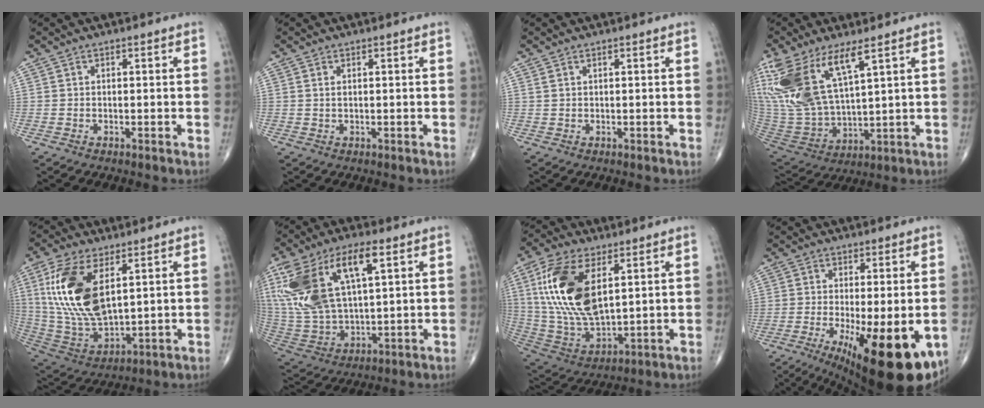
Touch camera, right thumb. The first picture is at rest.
{"total": 0.9, "force": [0.4, 0.3, 0.7], "torque": [-0.017, 0.003, 0.010]}
{"total": 0.8, "force": [0.6, 0.2, 0.5], "torque": [-0.013, 0.005, 0.016]}
{"total": 20.3, "force": [10.3, 8.1, 15.6], "torque": [-0.351, -0.039, 0.219]}
{"total": 18.7, "force": [5.7, 9.1, 15.4], "torque": [-0.311, -0.026, 0.119]}
{"total": 22.8, "force": [8.5, 10.3, 18.5], "torque": [-0.391, 0.000, 0.167]}
{"total": 19.7, "force": [5.8, 9.7, 16.1], "torque": [-0.326, -0.023, 0.117]}
{"total": 19.3, "force": [-6.9, 6.2, 16.9], "torque": [-0.214, -0.024, -0.086]}